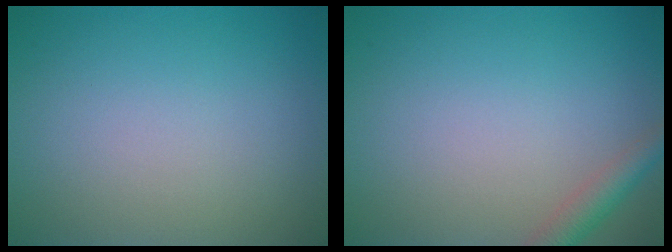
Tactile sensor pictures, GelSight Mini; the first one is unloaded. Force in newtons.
{"total": 2.3, "press": 2.3, "slide": 0.1}